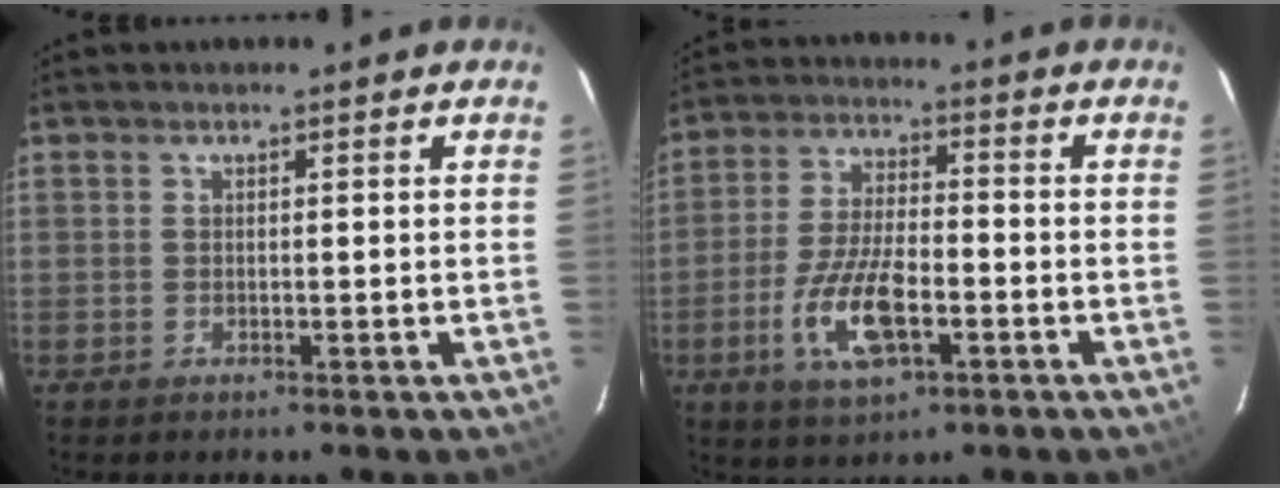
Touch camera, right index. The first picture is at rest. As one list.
[{"total": 11.6, "force": [-4.3, 4.5, 9.8], "torque": [-0.207, -0.007, -0.077]}]